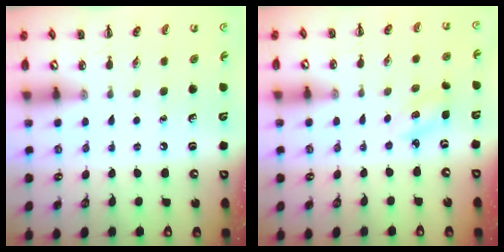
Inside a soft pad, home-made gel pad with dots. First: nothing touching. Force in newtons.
{"total": 2.9, "press": 2.8, "slide": 0.9}